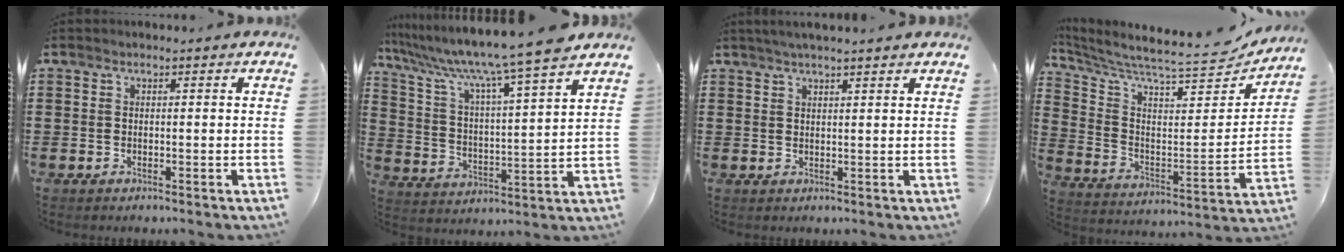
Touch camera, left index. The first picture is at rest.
{"total": 9.1, "force": [7.7, -1.0, 4.8], "torque": [-0.127, -0.059, 0.120]}
{"total": 2.2, "force": [2.0, -0.2, 1.0], "torque": [-0.022, 0.002, 0.037]}
{"total": 6.6, "force": [6.0, 0.4, 2.7], "torque": [-0.087, -0.060, 0.095]}